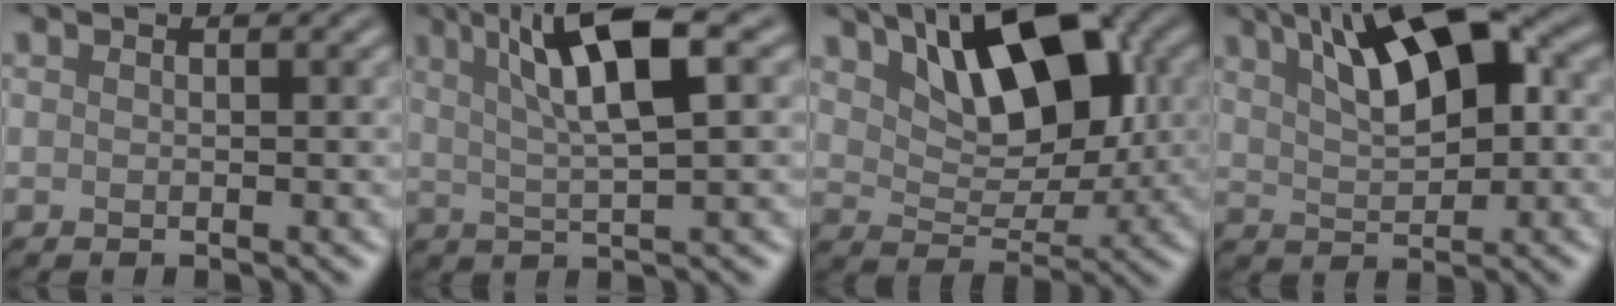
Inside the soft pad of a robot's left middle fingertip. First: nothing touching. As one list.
[{"total": 7.6, "force": [2.7, 1.7, 6.9], "torque": [-0.117, 0.018, 0.054]}, {"total": 9.1, "force": [3.5, 4.8, 6.8], "torque": [-0.112, 0.015, 0.061]}, {"total": 8.8, "force": [3.1, 3.6, 7.4], "torque": [-0.126, 0.028, 0.053]}]